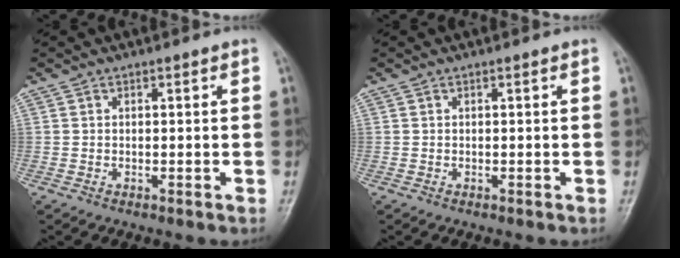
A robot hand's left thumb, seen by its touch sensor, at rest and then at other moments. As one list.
[{"total": 0.0}]